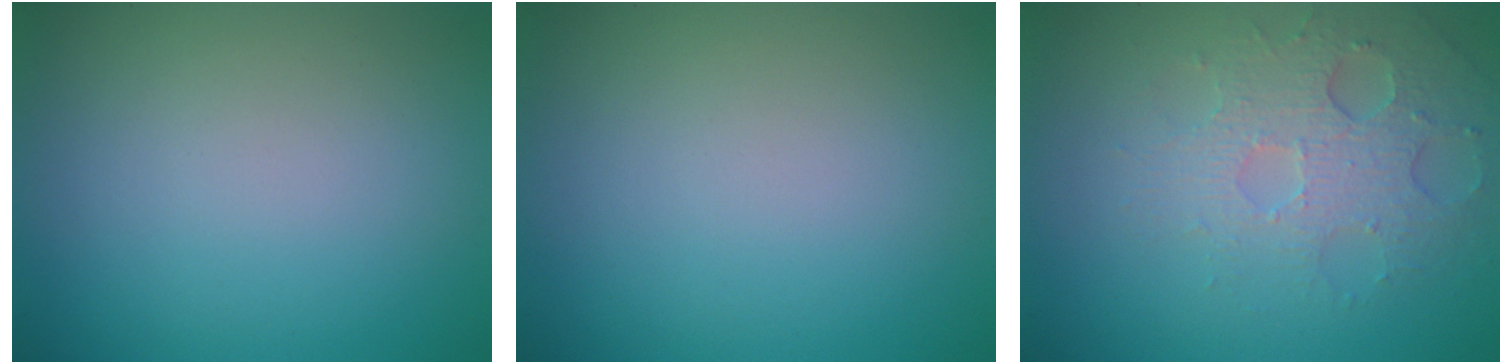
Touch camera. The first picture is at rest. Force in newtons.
{"total": 0.0}
{"total": 3.6, "press": 3.3, "slide": 1.4}